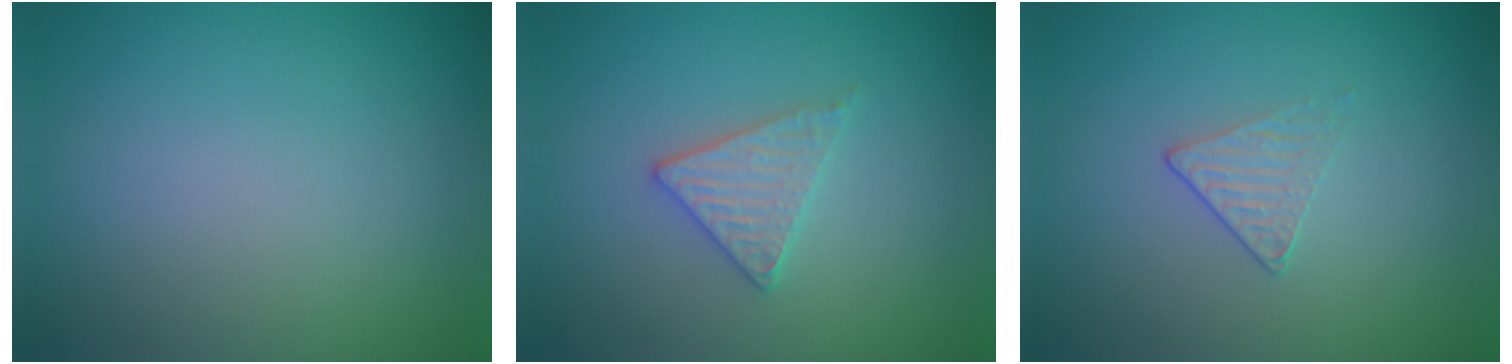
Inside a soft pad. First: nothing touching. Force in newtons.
{"total": 2.4, "press": 2.4, "slide": 0.3}
{"total": 1.2, "press": 0.7, "slide": 1.0}